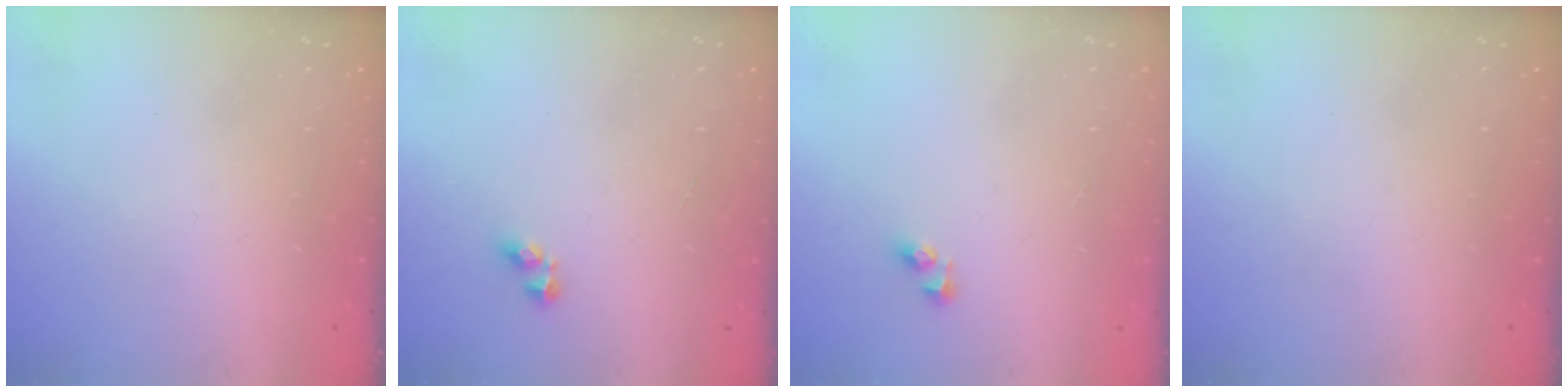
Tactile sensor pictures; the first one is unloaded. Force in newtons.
{"total": 3.7, "press": 3.7, "slide": 0.6}
{"total": 3.8, "press": 3.8, "slide": 0.2}
{"total": 0.0}